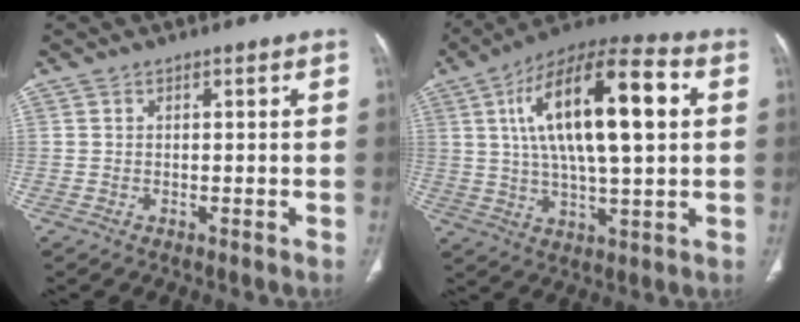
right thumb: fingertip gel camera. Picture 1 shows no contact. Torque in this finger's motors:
{"motor_torque": [0.00, 4.57, 1.99, 0.78, 0.67]}